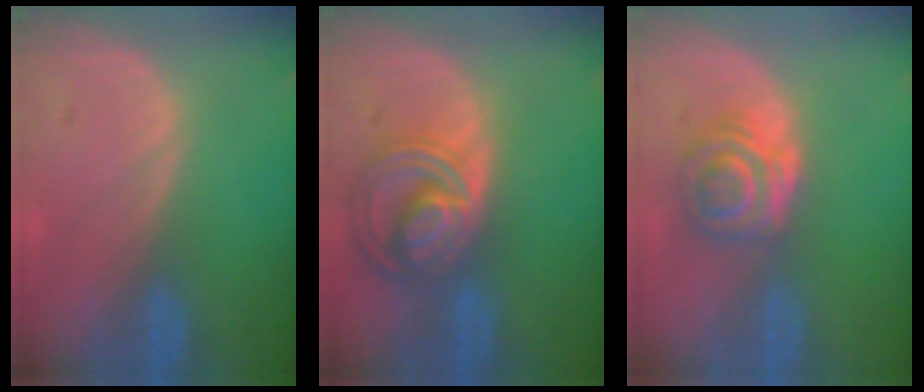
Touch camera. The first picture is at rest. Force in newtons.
{"total": 8.7, "press": 7.5, "slide": 4.4}
{"total": 6.4, "press": 5.3, "slide": 3.6}